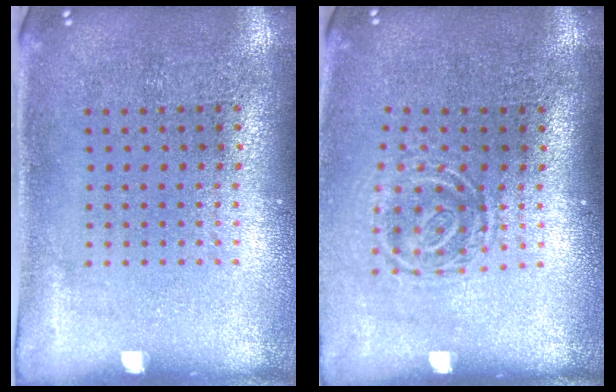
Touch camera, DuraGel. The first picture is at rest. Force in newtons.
{"total": 1.6, "press": 1.1, "slide": 1.2}